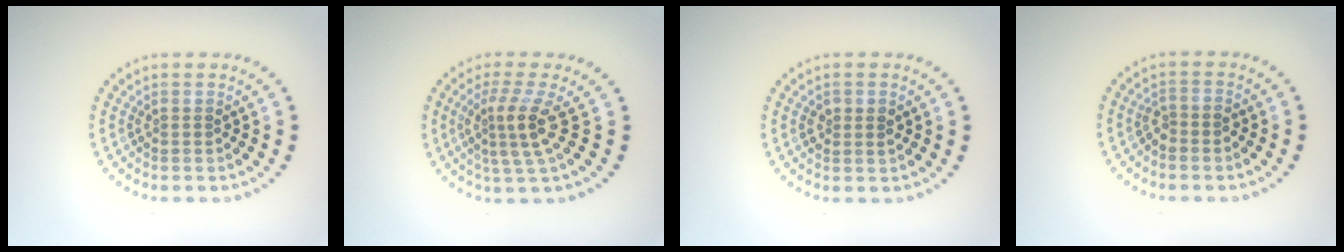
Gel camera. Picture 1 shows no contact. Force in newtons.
{"total": 3.3, "press": 2.4, "slide": 2.2}
{"total": 1.5, "press": 1.5, "slide": 0.3}
{"total": 1.3, "press": 1.0, "slide": 0.7}